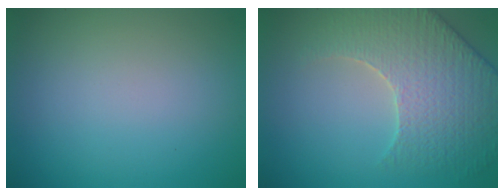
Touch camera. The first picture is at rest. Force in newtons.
{"total": 5.7, "press": 5.2, "slide": 2.1}